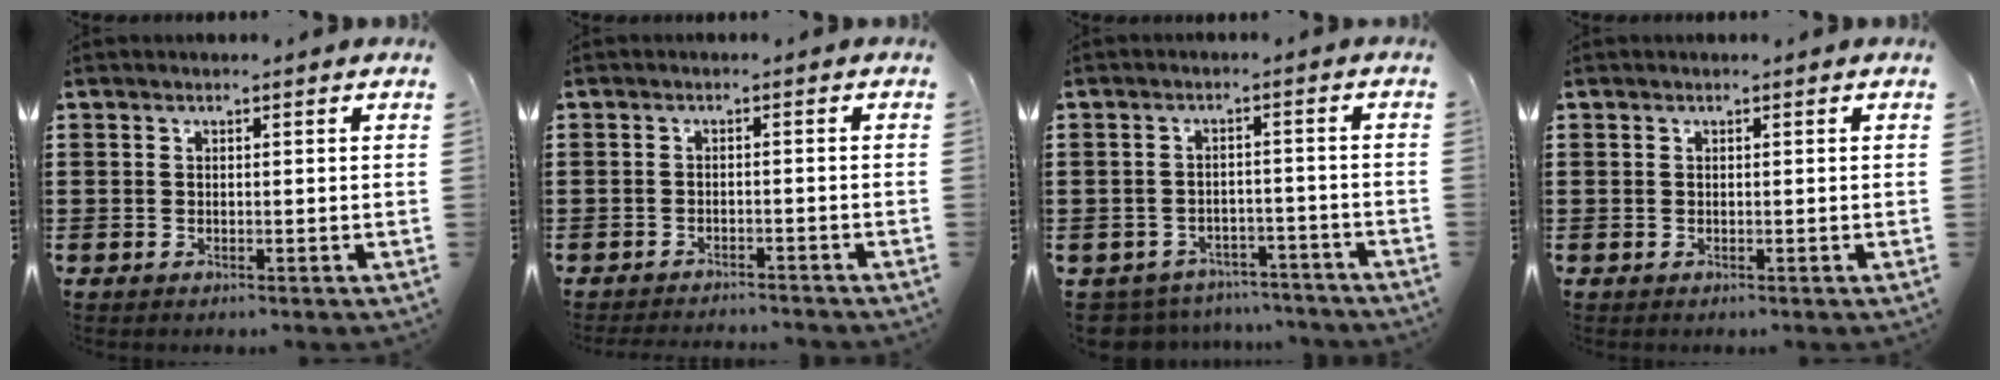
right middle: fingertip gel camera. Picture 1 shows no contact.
{"total": 1.9, "force": [-1.9, 0.1, 0.0], "torque": [-0.006, 0.000, -0.040]}
{"total": 4.1, "force": [-4.0, 0.7, -0.1], "torque": [-0.013, 0.001, -0.088]}
{"total": 0.0}